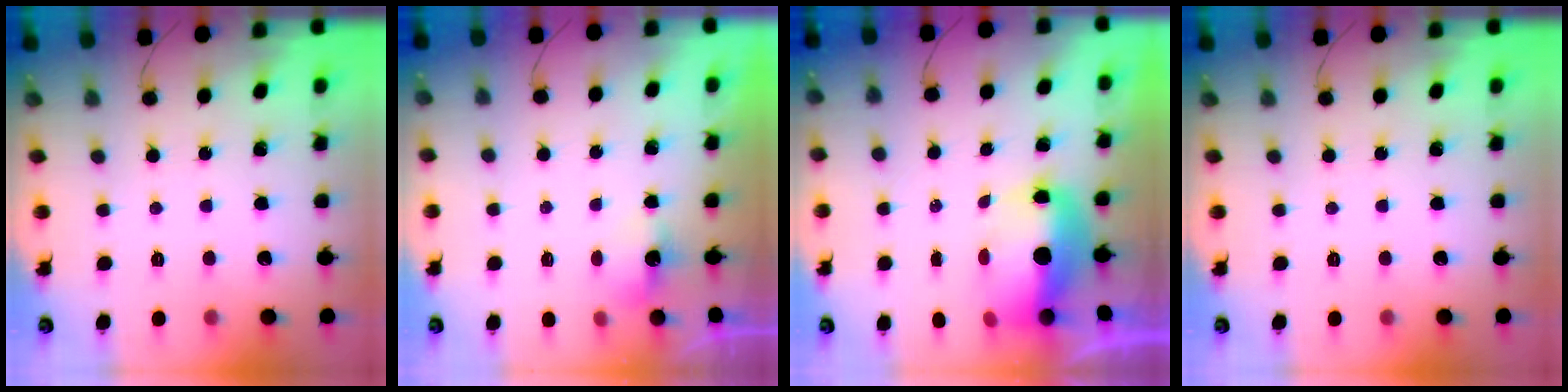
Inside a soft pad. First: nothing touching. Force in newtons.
{"total": 2.0, "press": 1.8, "slide": 0.8}
{"total": 7.8, "press": 7.7, "slide": 1.4}
{"total": 0.0}